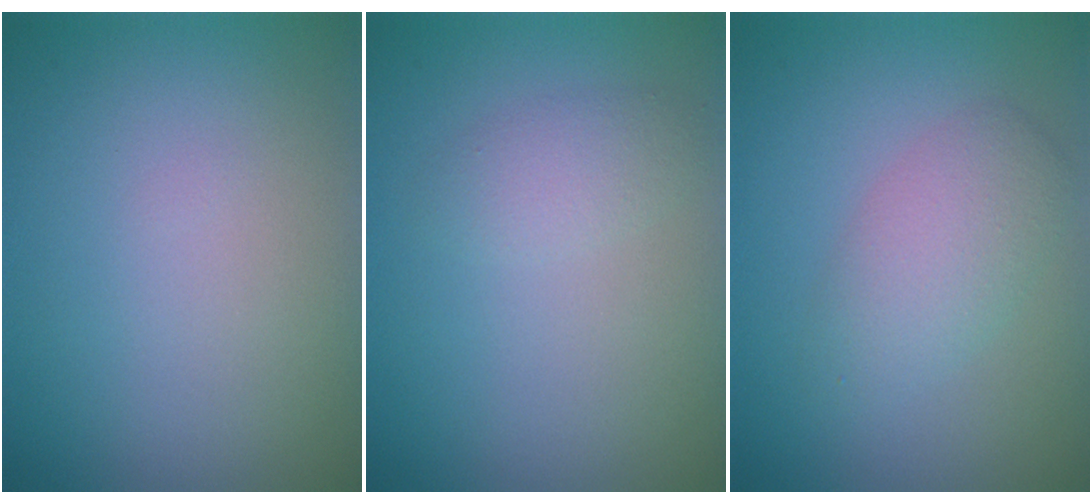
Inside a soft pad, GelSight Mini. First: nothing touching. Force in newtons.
{"total": 1.5, "press": 1.5, "slide": 0.0}
{"total": 3.2, "press": 3.2, "slide": 0.1}